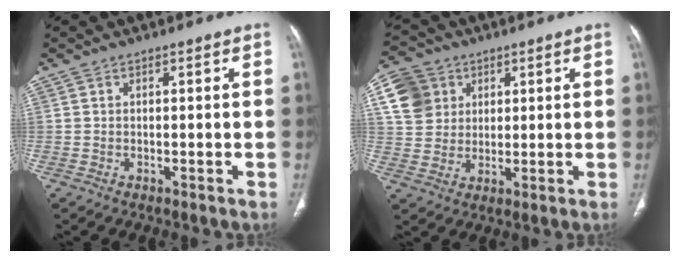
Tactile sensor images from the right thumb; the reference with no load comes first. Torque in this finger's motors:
{"motor_torque": [1.15, 1.12, 0.23, -0.14, 0.08]}